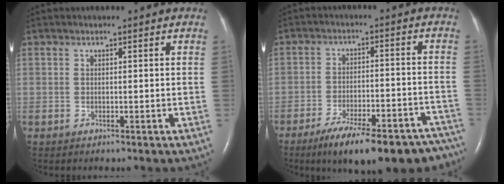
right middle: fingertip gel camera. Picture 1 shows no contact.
{"total": 20.6, "force": [-16.8, 5.4, 10.7], "torque": [-0.104, 0.012, -0.228]}